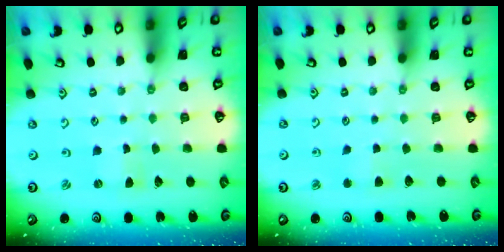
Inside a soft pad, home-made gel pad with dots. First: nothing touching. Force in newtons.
{"total": 2.6, "press": 2.5, "slide": 0.5}